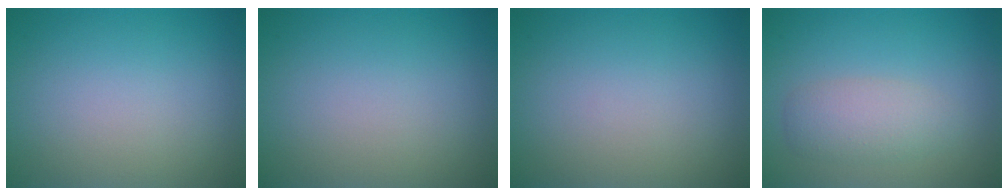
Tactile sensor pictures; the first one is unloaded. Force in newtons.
{"total": 0.0}
{"total": 0.0}
{"total": 2.8, "press": 2.8, "slide": 0.2}